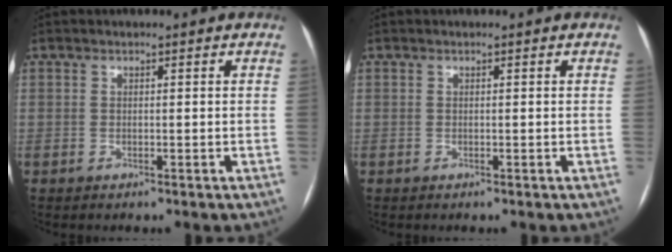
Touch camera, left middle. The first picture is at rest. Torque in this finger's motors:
{"motor_torque": [0.08, 0.08, 0.02, 0.01]}